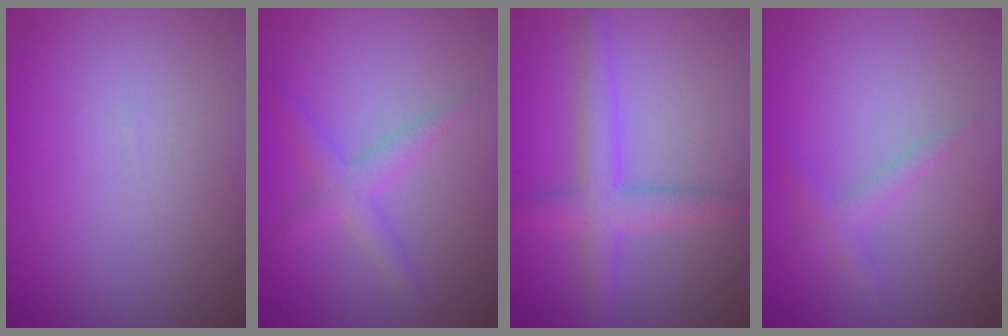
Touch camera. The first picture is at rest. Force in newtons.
{"total": 2.2, "press": 2.2, "slide": 0.1}
{"total": 3.3, "press": 3.3, "slide": 0.1}
{"total": 1.4, "press": 1.4, "slide": 0.0}